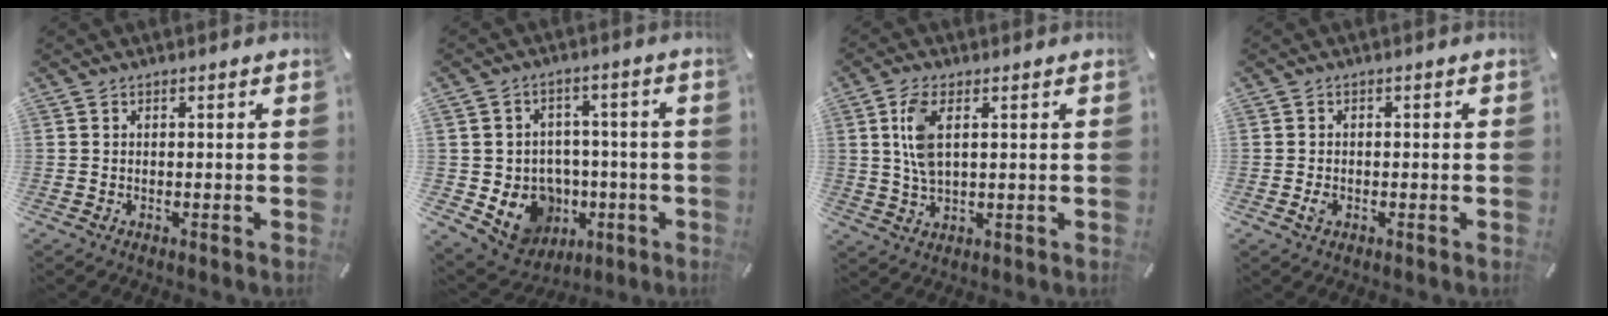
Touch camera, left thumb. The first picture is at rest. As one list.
[{"total": 11.0, "force": [-2.5, 10.2, 3.4], "torque": [-0.057, 0.004, -0.030]}, {"total": 6.8, "force": [1.7, 3.1, 5.8], "torque": [-0.142, -0.001, 0.024]}, {"total": 1.7, "force": [-0.5, 1.2, 1.1], "torque": [-0.020, 0.003, -0.009]}]